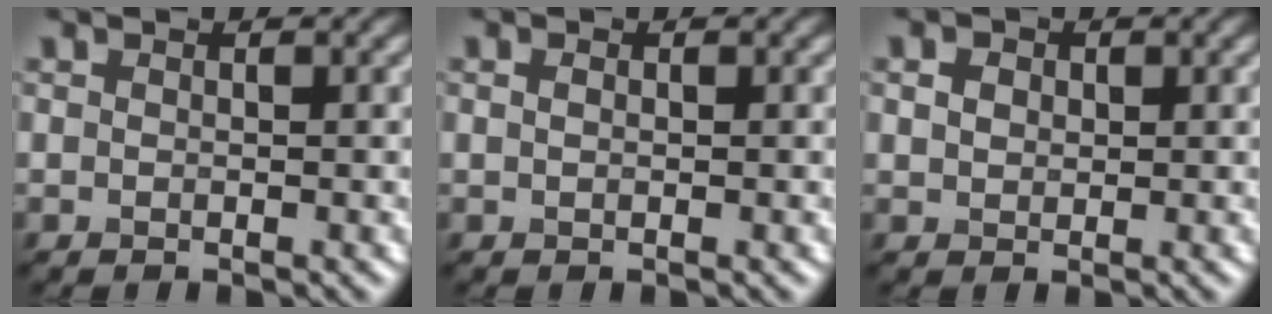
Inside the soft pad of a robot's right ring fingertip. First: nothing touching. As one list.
[{"total": 0.5, "force": [0.1, 0.4, 0.4], "torque": [-0.009, 0.001, 0.003]}, {"total": 1.7, "force": [0.6, 1.4, 0.8], "torque": [-0.015, 0.000, 0.010]}]